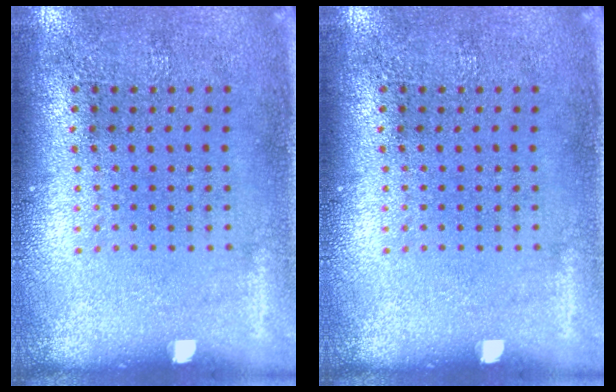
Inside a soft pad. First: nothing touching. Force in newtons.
{"total": 0.0}